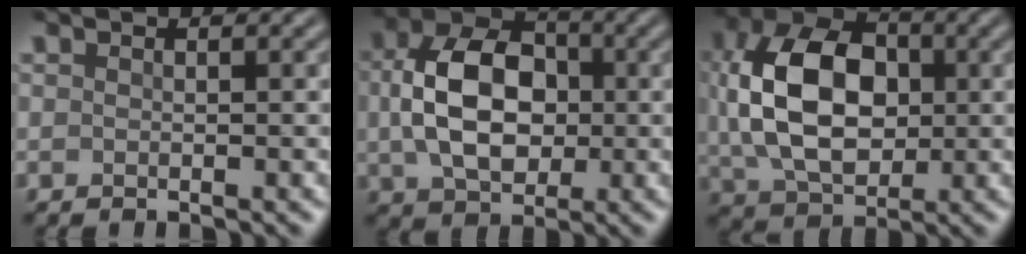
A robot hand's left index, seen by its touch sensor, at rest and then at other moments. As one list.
[{"total": 8.9, "force": [0.3, 6.2, 6.4], "torque": [-0.132, 0.006, -0.001]}, {"total": 11.2, "force": [1.0, 7.7, 8.1], "torque": [-0.172, 0.011, 0.018]}]